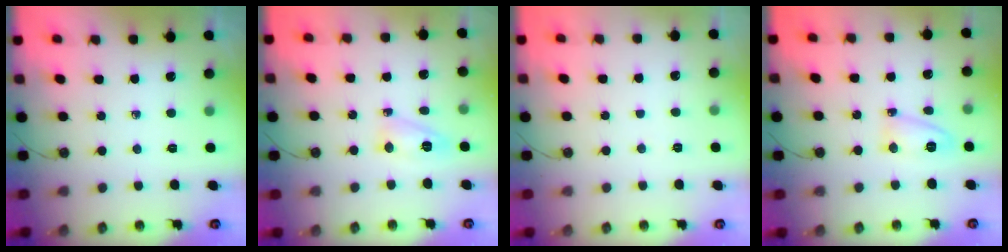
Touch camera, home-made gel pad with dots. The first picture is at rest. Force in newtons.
{"total": 6.8, "press": 6.8, "slide": 0.4}
{"total": 17.3, "press": 3.9, "slide": 16.8}
{"total": 6.2, "press": 6.1, "slide": 0.5}